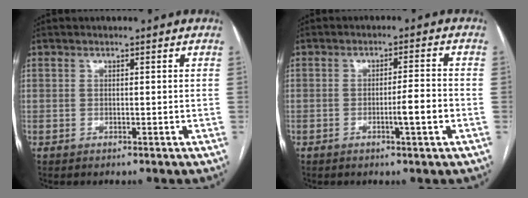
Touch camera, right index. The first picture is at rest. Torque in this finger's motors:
{"motor_torque": [1.36, -0.19, 0.44, 0.09]}